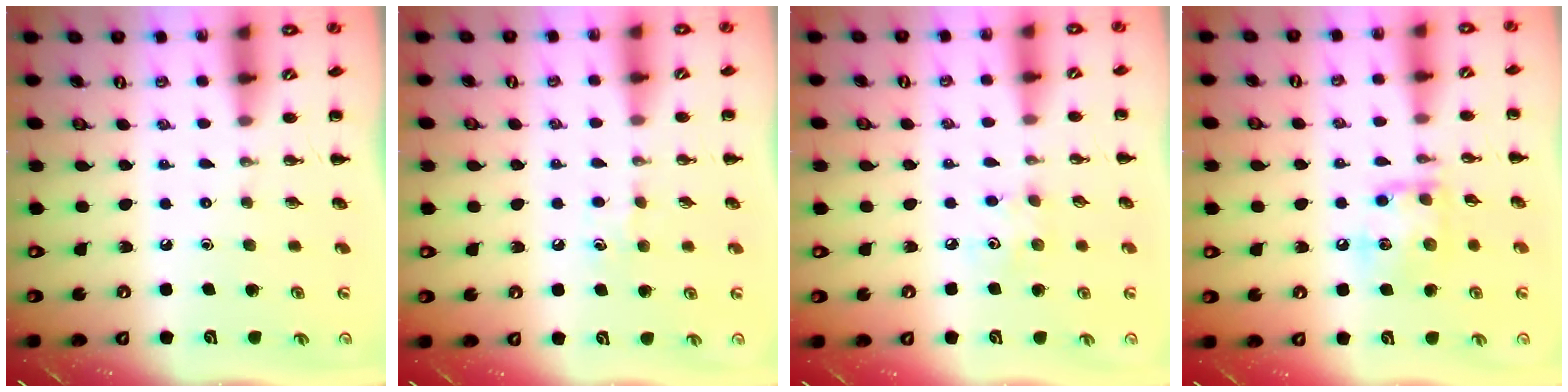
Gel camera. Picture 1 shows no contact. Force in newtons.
{"total": 5.1, "press": 4.9, "slide": 1.5}
{"total": 4.0, "press": 3.9, "slide": 0.9}
{"total": 11.7, "press": 11.6, "slide": 1.1}